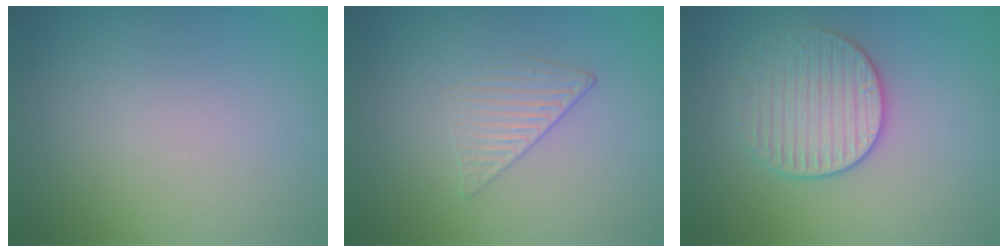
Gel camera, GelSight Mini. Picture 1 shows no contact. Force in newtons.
{"total": 1.5, "press": 0.7, "slide": 1.3}
{"total": 3.2, "press": 3.0, "slide": 1.1}